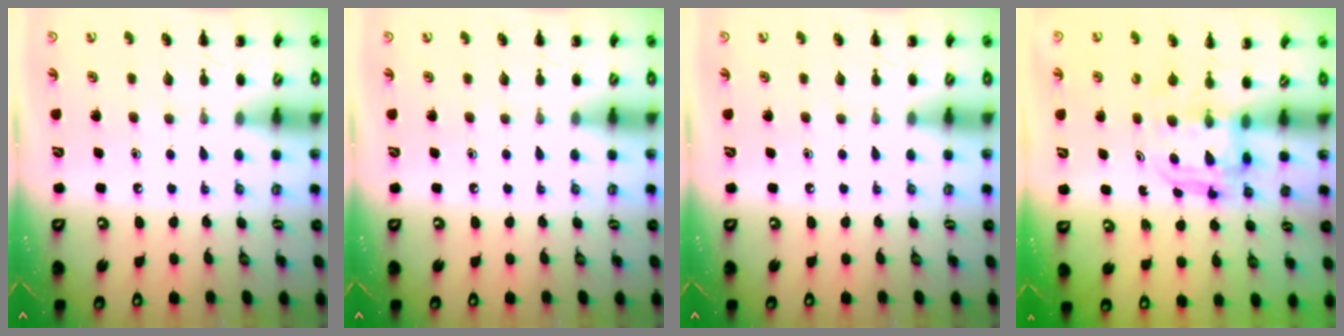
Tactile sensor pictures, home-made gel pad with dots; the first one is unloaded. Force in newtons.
{"total": 0.0}
{"total": 0.0}
{"total": 3.8, "press": 3.7, "slide": 0.2}